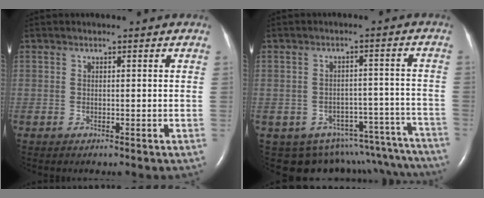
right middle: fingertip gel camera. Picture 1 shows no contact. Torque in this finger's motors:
{"motor_torque": [-0.24, -0.41, 0.00, 0.00]}